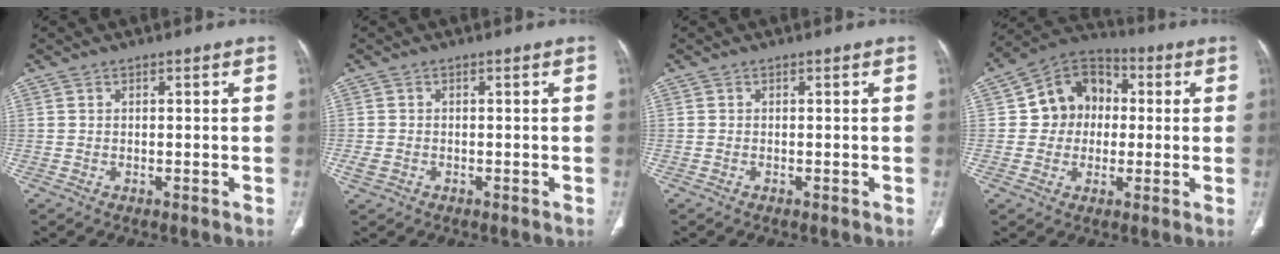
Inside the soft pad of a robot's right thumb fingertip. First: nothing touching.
{"total": 2.0, "force": [-0.7, 1.5, 1.0], "torque": [-0.026, 0.004, -0.011]}
{"total": 0.0}
{"total": 11.5, "force": [0.7, 10.0, 5.6], "torque": [-0.044, 0.024, 0.000]}